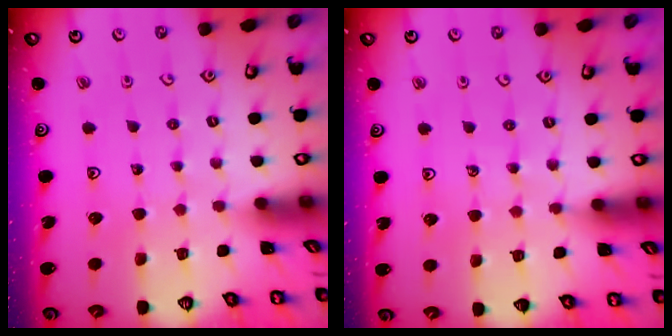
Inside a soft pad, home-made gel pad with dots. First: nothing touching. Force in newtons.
{"total": 5.1, "press": 5.0, "slide": 1.2}